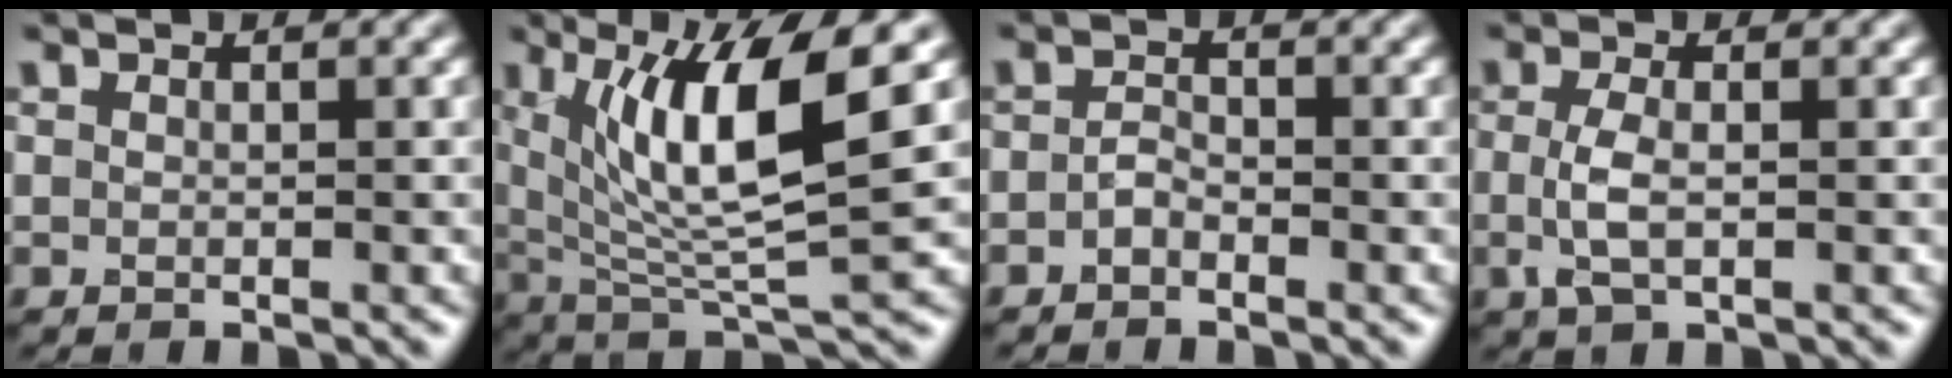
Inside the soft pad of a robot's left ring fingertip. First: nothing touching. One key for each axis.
{"total": 9.8, "fx": 3.3, "fy": 2.3, "fz": 9.0, "tx": -0.152, "ty": -0.009, "tz": 0.065}
{"total": 1.2, "fx": -0.7, "fy": 0.7, "fz": 0.8, "tx": -0.018, "ty": 0.003, "tz": -0.017}
{"total": 2.8, "fx": -0.3, "fy": 1.1, "fz": 2.6, "tx": -0.063, "ty": -0.003, "tz": -0.007}